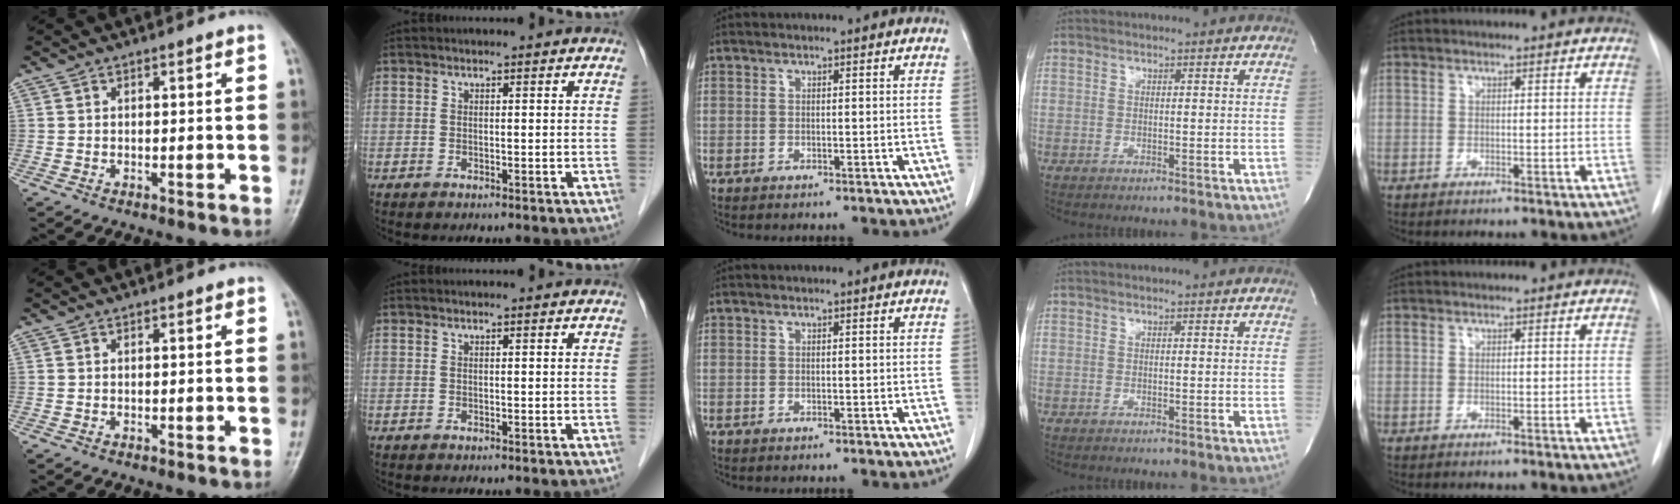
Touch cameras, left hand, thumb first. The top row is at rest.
{}